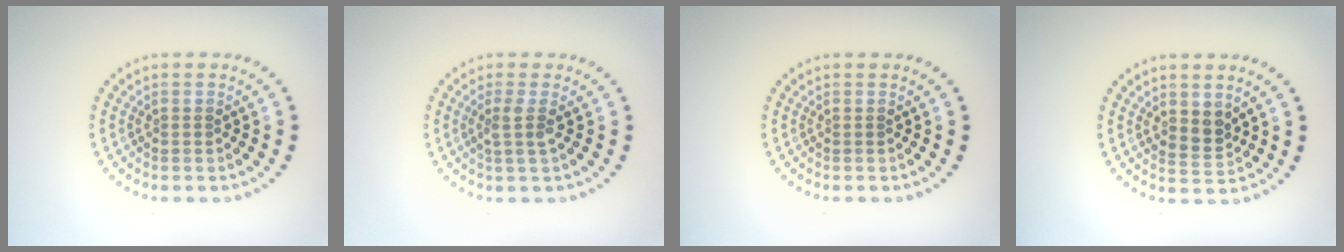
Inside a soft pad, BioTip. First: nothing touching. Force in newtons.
{"total": 1.6, "press": 1.2, "slide": 1.0}
{"total": 0.0}
{"total": 1.9, "press": 1.7, "slide": 1.0}